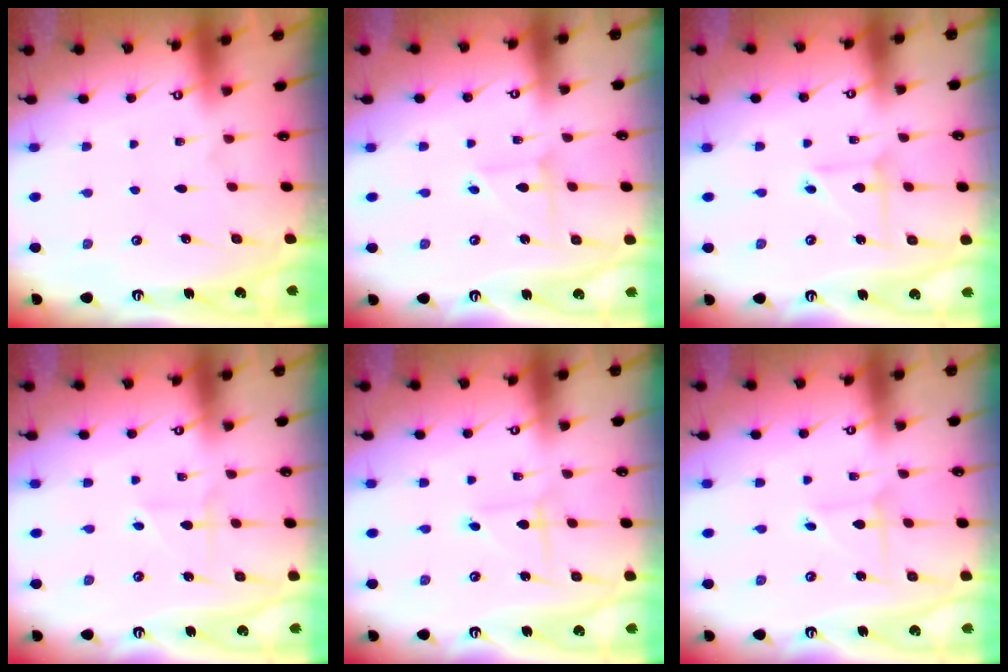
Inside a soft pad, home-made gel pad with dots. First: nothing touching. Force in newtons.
{"total": 2.9, "press": 2.9, "slide": 0.3}
{"total": 3.9, "press": 3.9, "slide": 0.4}
{"total": 2.9, "press": 2.9, "slide": 0.3}
{"total": 1.0, "press": 1.0, "slide": 0.1}
{"total": 1.9, "press": 1.9, "slide": 0.2}